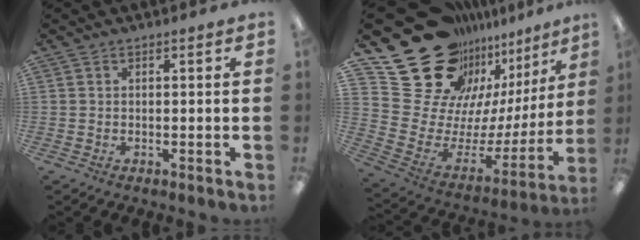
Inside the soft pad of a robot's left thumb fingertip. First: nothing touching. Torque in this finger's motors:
{"motor_torque": [0.29, 0.36, 0.90, -1.87, 0.13]}